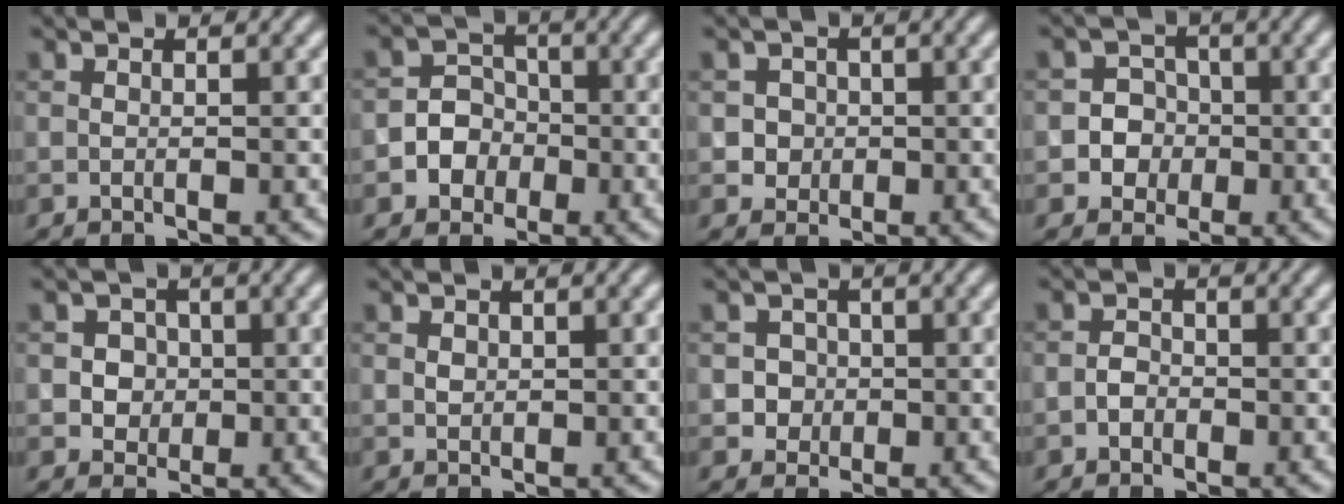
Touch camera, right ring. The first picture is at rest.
{"total": 4.2, "force": [-1.2, 3.9, 1.1], "torque": [0.011, 0.017, -0.038]}
{"total": 2.3, "force": [0.2, 2.2, 0.6], "torque": [0.008, 0.005, 0.008]}
{"total": 3.7, "force": [-0.7, 3.6, 0.8], "torque": [0.014, 0.015, -0.031]}
{"total": 3.1, "force": [0.5, 2.8, 1.1], "torque": [-0.002, 0.008, 0.004]}
{"total": 0.8, "force": [0.3, 0.6, 0.3], "torque": [-0.007, -0.001, 0.006]}
{"total": 2.3, "force": [-0.1, 2.3, 0.6], "torque": [0.012, 0.004, 0.000]}
{"total": 1.3, "force": [-0.6, 1.0, 0.5], "torque": [-0.007, 0.002, -0.014]}